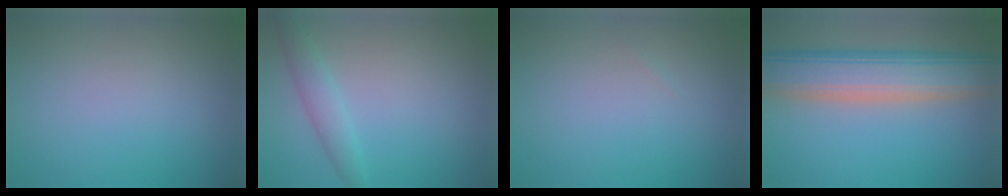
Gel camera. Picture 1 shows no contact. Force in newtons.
{"total": 2.2, "press": 2.2, "slide": 0.0}
{"total": 0.0}
{"total": 9.2, "press": 9.2, "slide": 0.5}